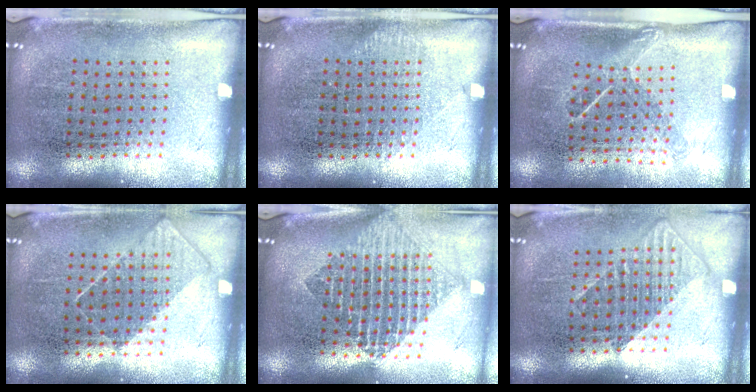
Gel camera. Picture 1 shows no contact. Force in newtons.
{"total": 0.8, "press": 0.7, "slide": 0.2}
{"total": 1.2, "press": 0.9, "slide": 0.9}
{"total": 0.8, "press": 0.7, "slide": 0.4}
{"total": 2.0, "press": 1.6, "slide": 1.2}
{"total": 1.2, "press": 1.0, "slide": 0.7}